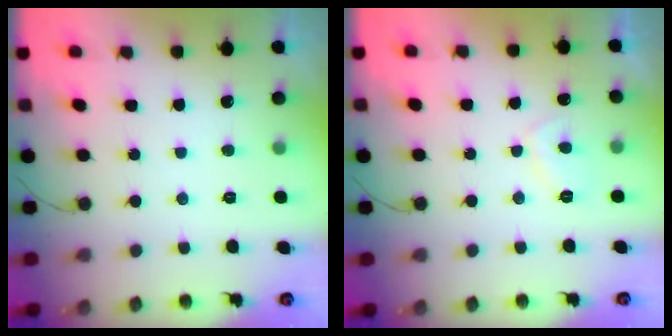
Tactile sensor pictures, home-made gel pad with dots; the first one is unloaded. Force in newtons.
{"total": 2.7, "press": 2.6, "slide": 0.4}